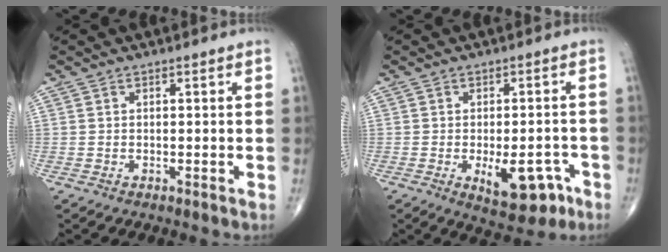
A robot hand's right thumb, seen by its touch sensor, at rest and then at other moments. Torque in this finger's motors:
{"motor_torque": [1.16, 0.98, 0.09, -0.23, 0.19]}